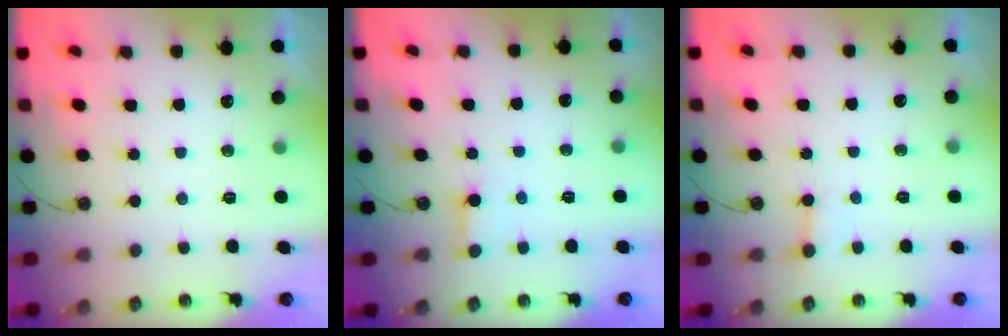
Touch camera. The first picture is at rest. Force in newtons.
{"total": 2.2, "press": 2.2, "slide": 0.1}
{"total": 2.0, "press": 2.0, "slide": 0.0}